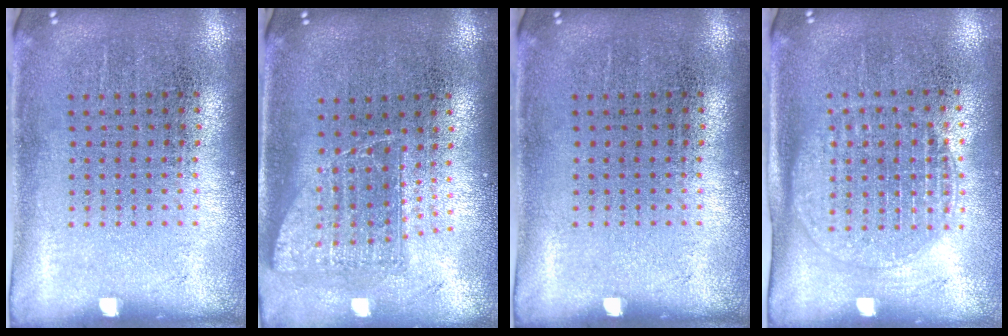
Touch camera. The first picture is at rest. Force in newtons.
{"total": 1.4, "press": 1.1, "slide": 0.9}
{"total": 0.0}
{"total": 1.5, "press": 1.3, "slide": 0.8}